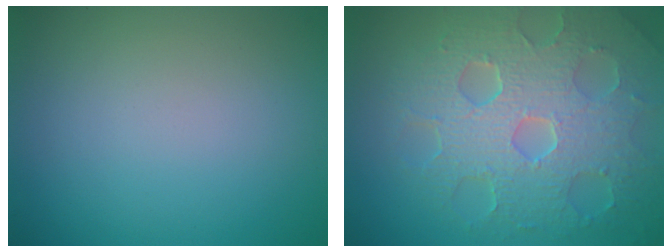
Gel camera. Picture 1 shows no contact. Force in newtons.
{"total": 8.6, "press": 6.1, "slide": 6.1}